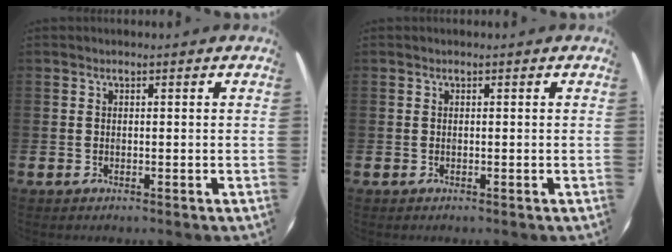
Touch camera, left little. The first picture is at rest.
{"total": 0.0}